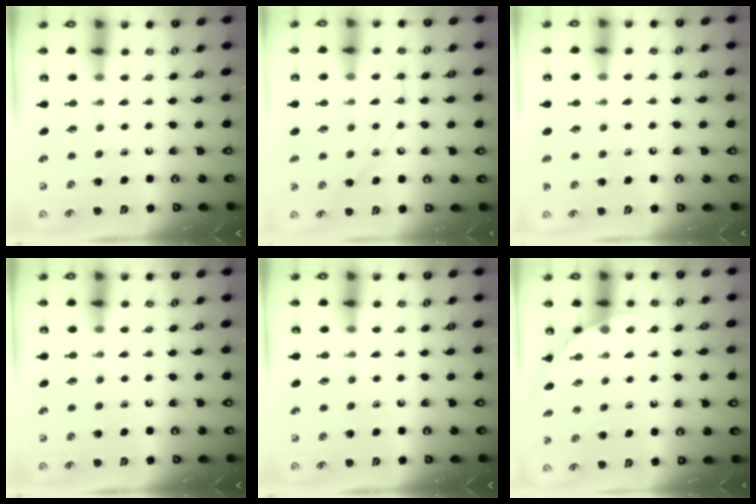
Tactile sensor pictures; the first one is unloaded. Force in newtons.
{"total": 9.2, "press": 9.2, "slide": 0.8}
{"total": 4.4, "press": 4.4, "slide": 0.4}
{"total": 0.0}
{"total": 0.0}
{"total": 2.5, "press": 2.5, "slide": 0.2}